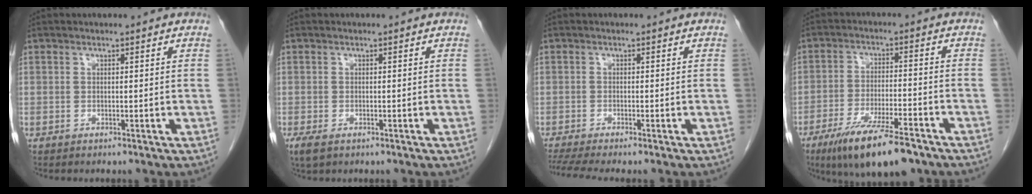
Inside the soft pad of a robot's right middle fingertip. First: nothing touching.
{"total": 2.5, "force": [-1.4, 1.2, 1.6], "torque": [-0.040, -0.007, -0.020]}
{"total": 4.7, "force": [-3.9, -0.3, 2.6], "torque": [-0.047, -0.010, -0.069]}
{"total": 12.8, "force": [-8.9, 2.5, 8.8], "torque": [-0.154, -0.026, -0.149]}